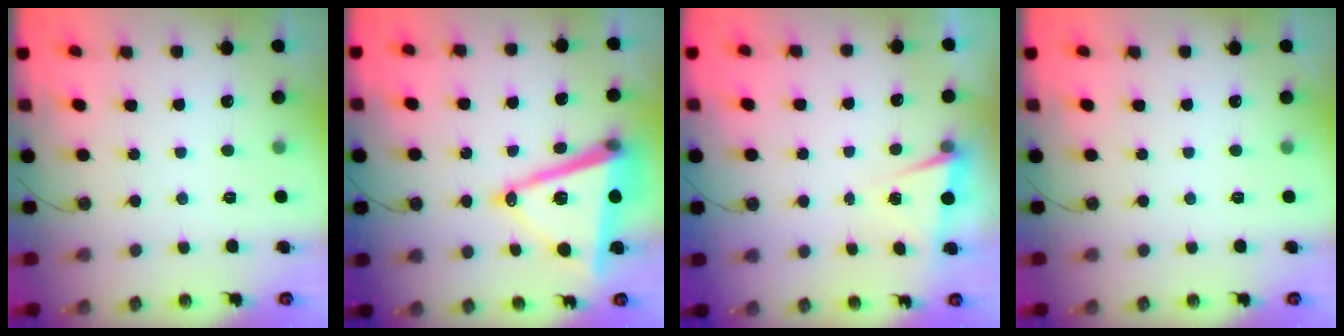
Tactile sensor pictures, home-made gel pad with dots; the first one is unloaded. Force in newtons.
{"total": 16.2, "press": 15.7, "slide": 4.0}
{"total": 2.8, "press": 1.8, "slide": 2.2}
{"total": 0.0}